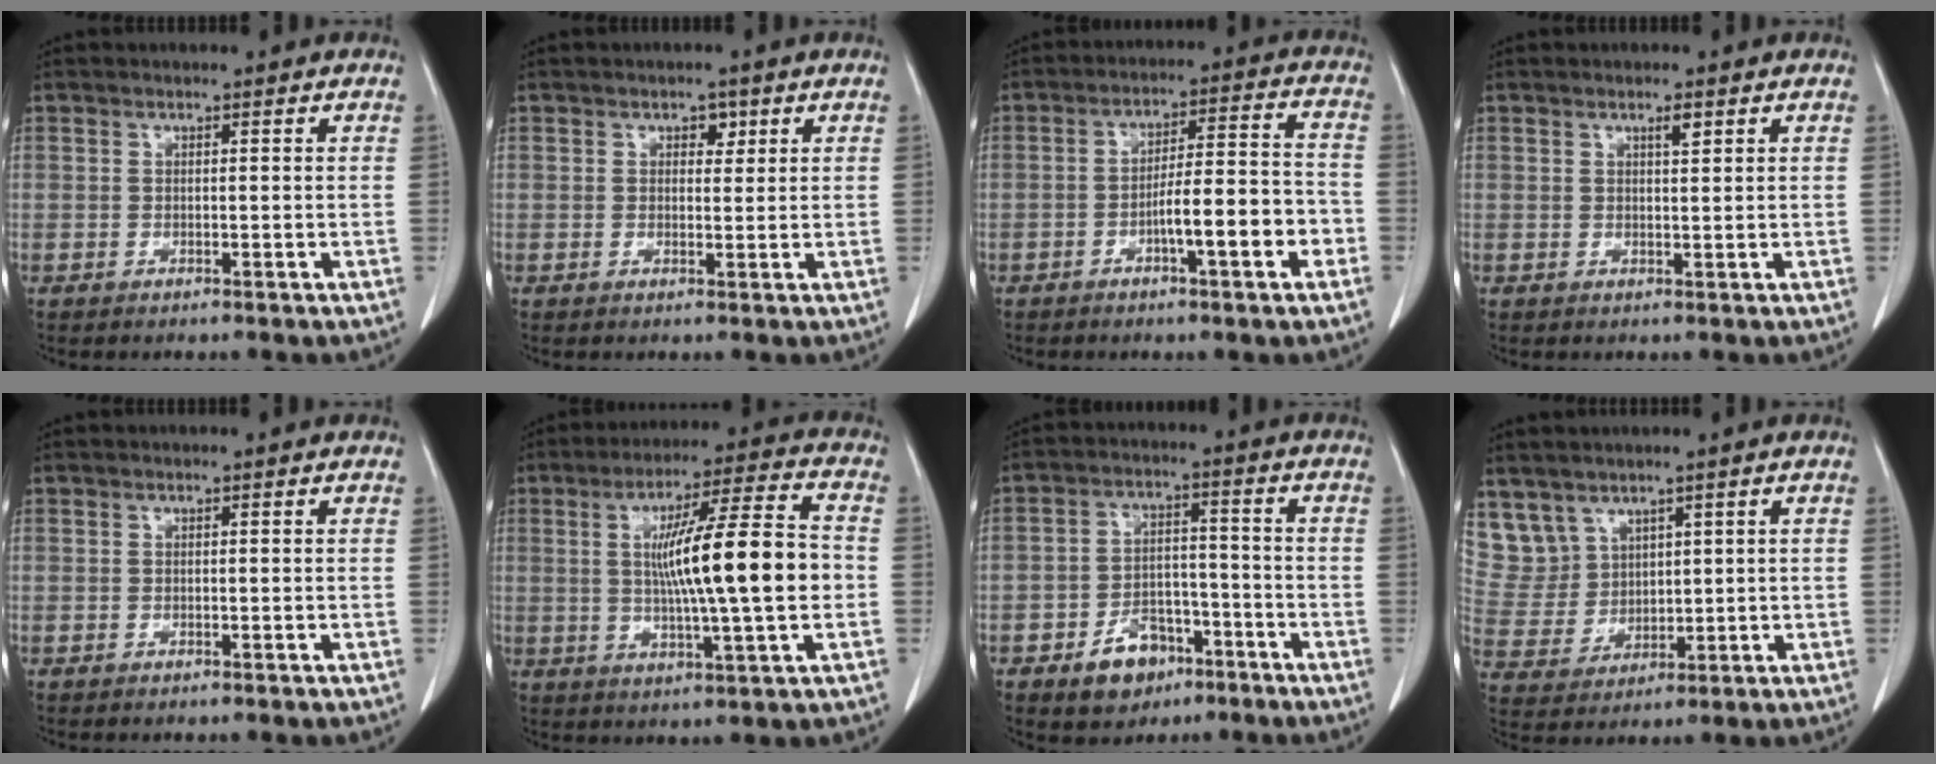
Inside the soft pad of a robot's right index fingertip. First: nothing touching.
{"total": 1.9, "force": [0.9, 1.3, 1.1], "torque": [-0.012, 0.002, 0.011]}
{"total": 9.9, "force": [-3.8, 1.1, 9.1], "torque": [-0.141, 0.018, -0.057]}
{"total": 1.5, "force": [0.9, 0.2, 1.2], "torque": [-0.022, -0.003, 0.014]}
{"total": 0.0}
{"total": 15.4, "force": [-0.1, 0.5, 15.3], "torque": [-0.252, 0.009, -0.002]}
{"total": 7.9, "force": [-4.5, 5.2, 3.7], "torque": [-0.061, 0.017, -0.068]}
{"total": 8.6, "force": [5.7, 6.3, 0.7], "torque": [-0.027, 0.022, 0.136]}